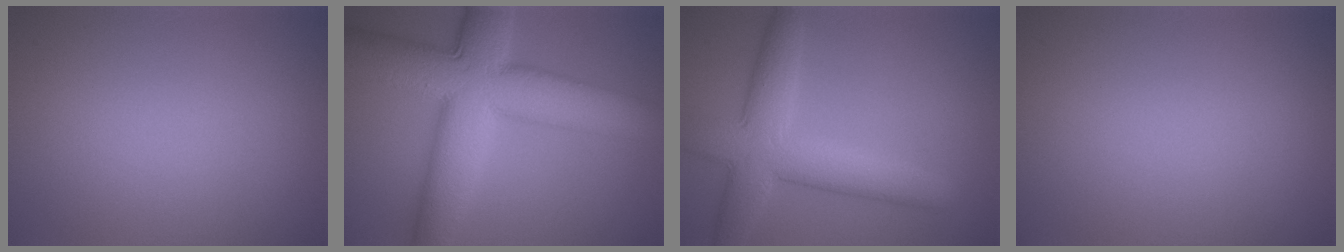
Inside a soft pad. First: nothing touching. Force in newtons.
{"total": 11.5, "press": 11.5, "slide": 0.2}
{"total": 6.5, "press": 6.5, "slide": 0.2}
{"total": 0.0}